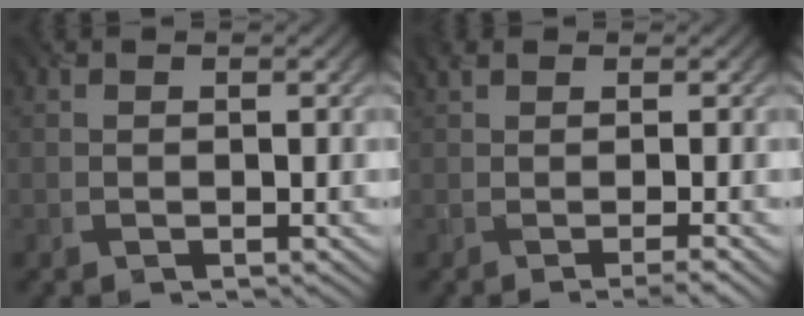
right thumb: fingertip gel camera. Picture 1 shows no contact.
{"total": 2.4, "force": [-0.4, 0.6, 2.3], "torque": [-0.034, 0.005, -0.011]}